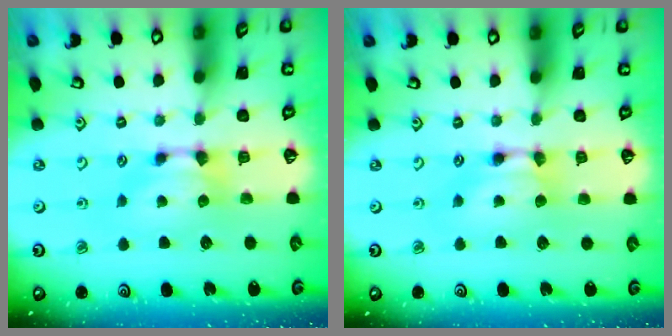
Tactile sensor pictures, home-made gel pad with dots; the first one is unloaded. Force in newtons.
{"total": 1.6, "press": 1.6, "slide": 0.1}